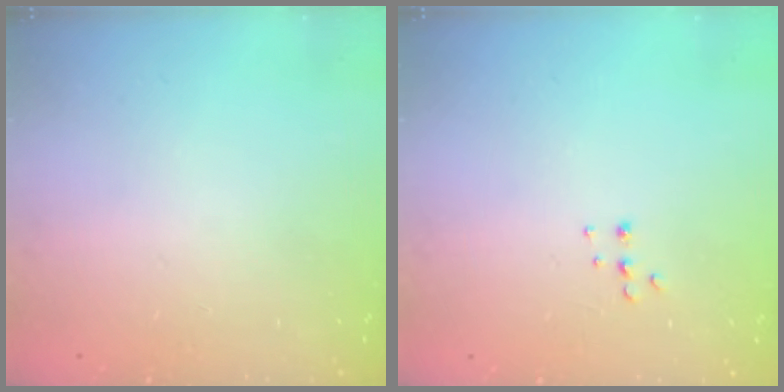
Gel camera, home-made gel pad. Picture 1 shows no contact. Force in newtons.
{"total": 5.1, "press": 5.0, "slide": 0.7}